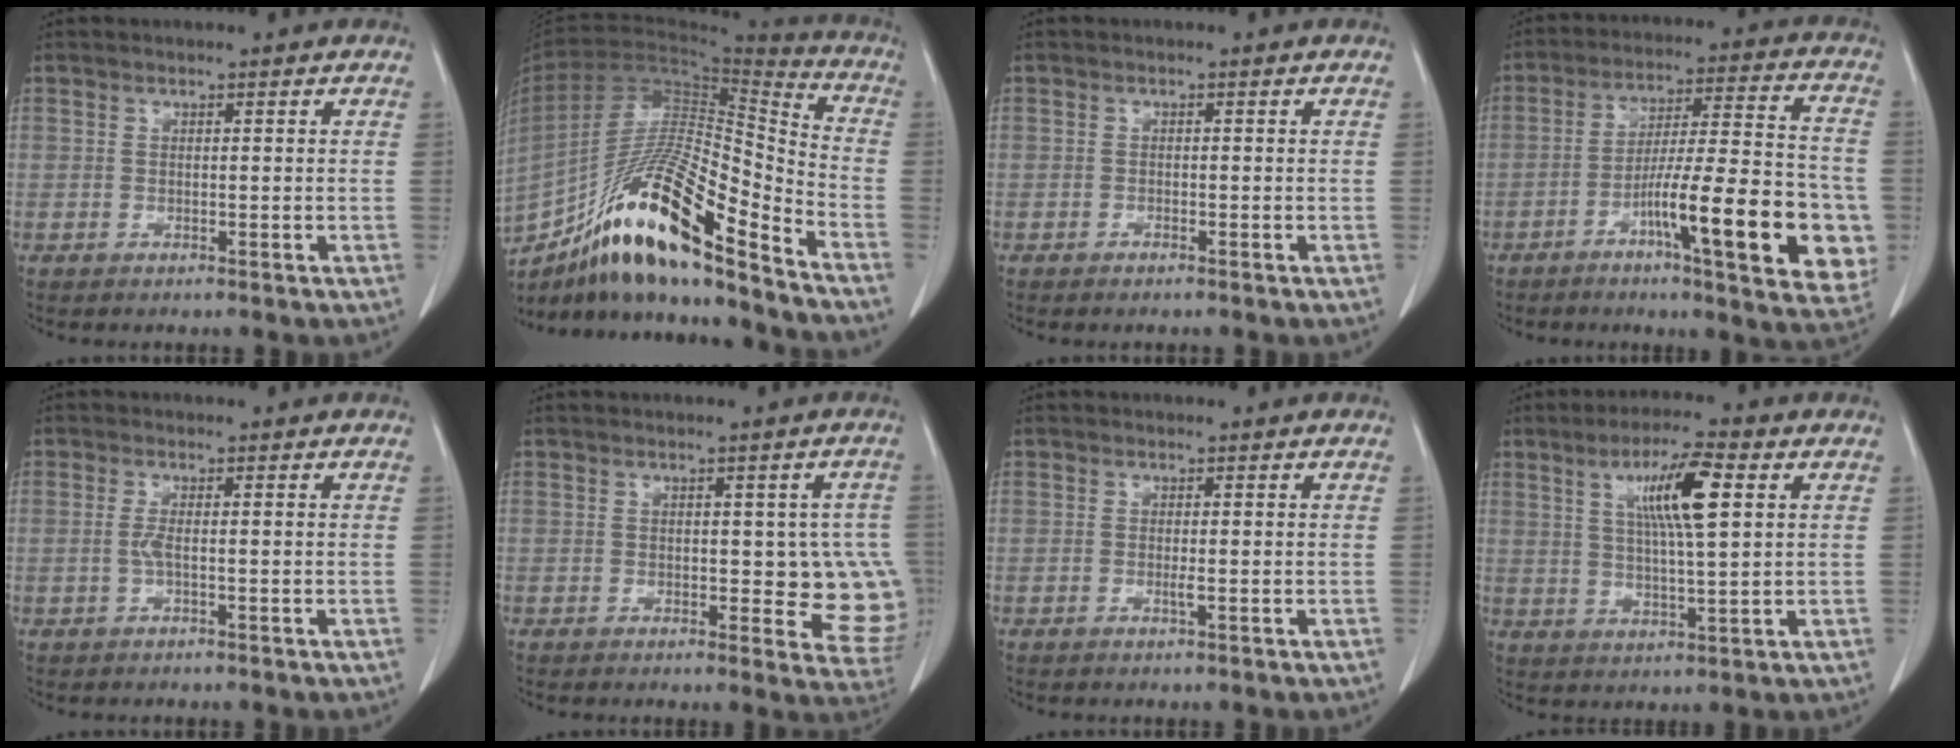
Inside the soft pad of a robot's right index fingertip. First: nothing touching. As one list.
[{"total": 22.3, "force": [-15.1, 2.6, 16.2], "torque": [-0.297, -0.017, -0.270]}, {"total": 0.5, "force": [-0.5, 0.1, 0.2], "torque": [-0.016, -0.004, -0.006]}, {"total": 19.1, "force": [-6.3, 2.6, 17.8], "torque": [-0.225, 0.010, -0.088]}, {"total": 1.7, "force": [-0.3, 0.1, 1.6], "torque": [-0.037, 0.000, -0.007]}, {"total": 8.5, "force": [-0.2, 3.8, 7.6], "torque": [-0.064, 0.006, 0.002]}, {"total": 0.9, "force": [-0.2, -0.1, 0.9], "torque": [-0.020, -0.003, -0.004]}, {"total": 9.5, "force": [3.2, 0.9, 8.9], "torque": [-0.159, 0.007, 0.056]}]